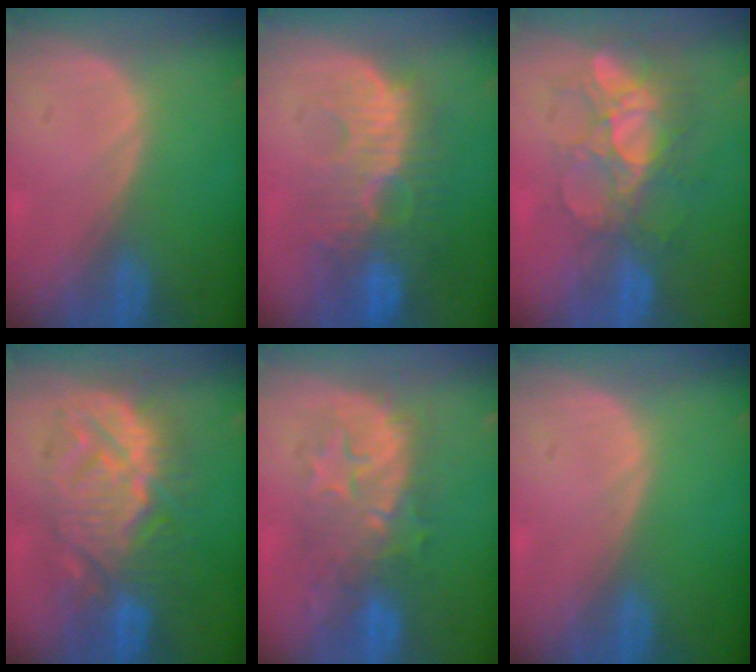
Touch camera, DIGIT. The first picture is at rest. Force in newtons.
{"total": 11.0, "press": 9.7, "slide": 5.1}
{"total": 9.8, "press": 8.5, "slide": 4.8}
{"total": 11.0, "press": 10.9, "slide": 0.8}
{"total": 8.7, "press": 8.7, "slide": 0.4}
{"total": 0.0}